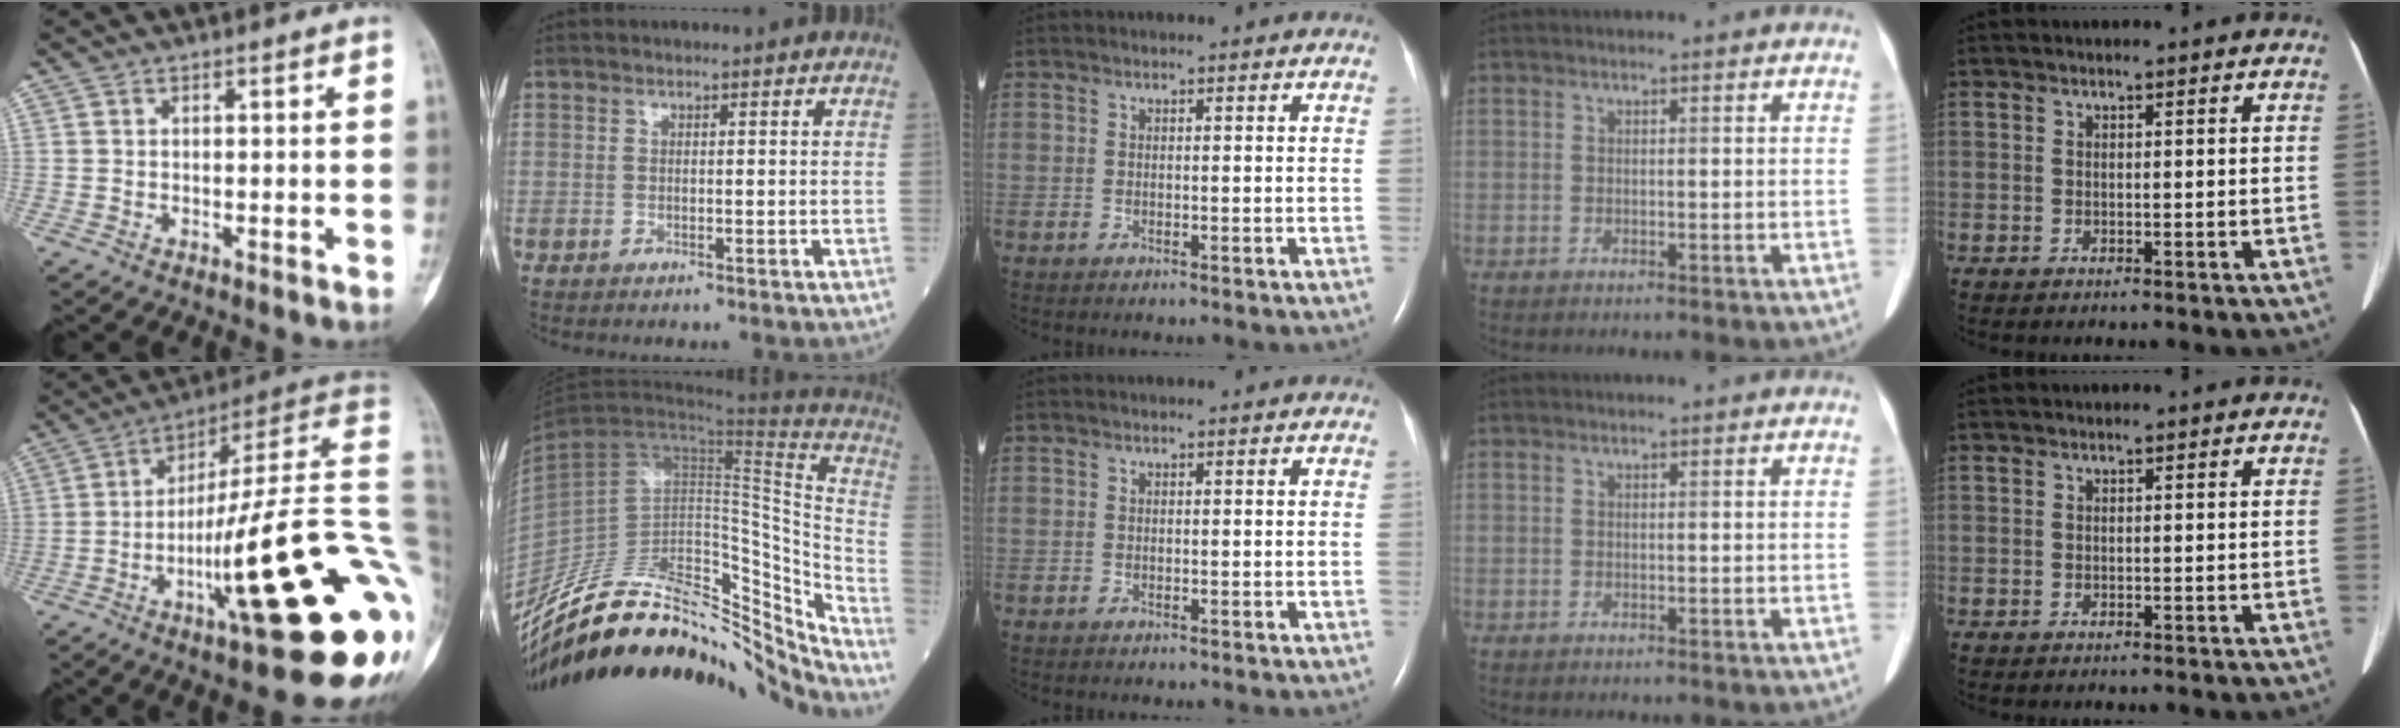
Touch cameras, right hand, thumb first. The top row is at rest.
{"thumb": {"total": 31.3, "force": [-8.8, 5.7, 29.5], "torque": [-0.330, 0.052, -0.139]}, "index": {"total": 32.4, "force": [-27.1, 9.2, 15.0], "torque": [-0.216, 0.014, -0.411]}}